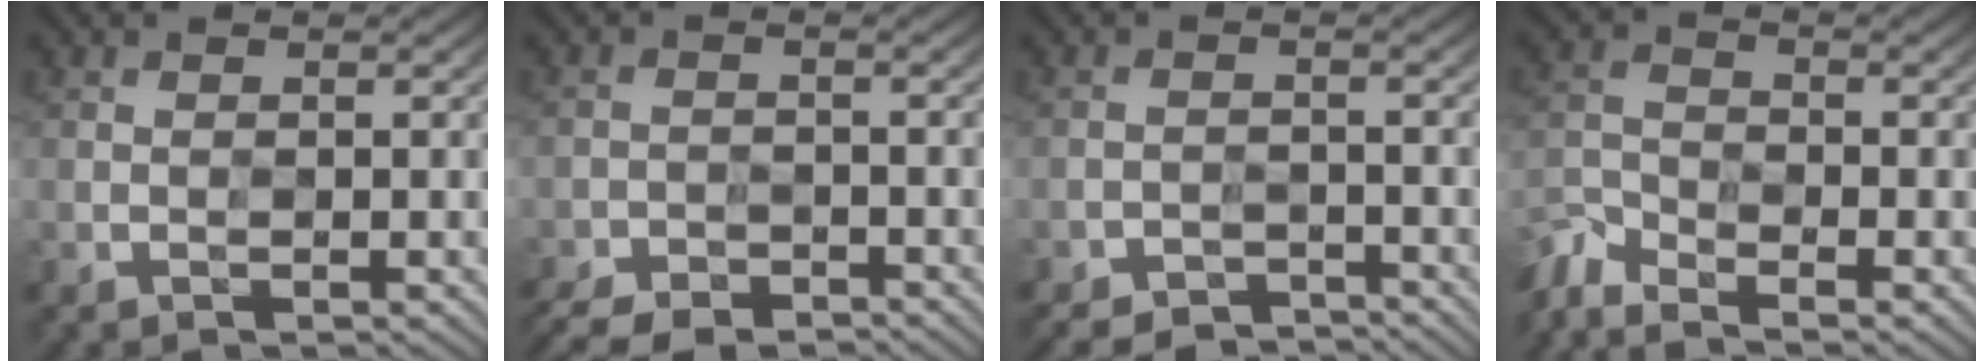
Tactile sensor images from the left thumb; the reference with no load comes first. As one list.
[{"total": 5.2, "force": [-4.4, 2.0, 1.7], "torque": [-0.040, -0.018, -0.080]}, {"total": 3.0, "force": [-2.9, 0.1, -0.5], "torque": [0.003, 0.003, -0.058]}, {"total": 6.6, "force": [-5.6, 2.3, 2.5], "torque": [-0.067, -0.020, -0.120]}]